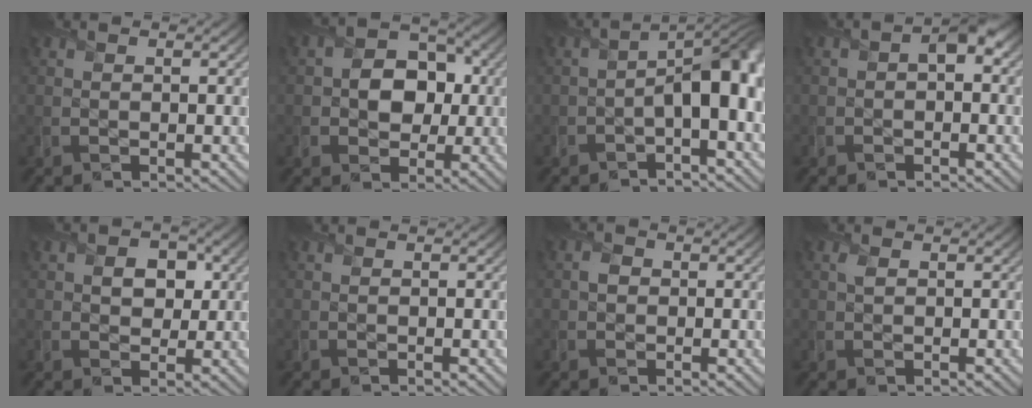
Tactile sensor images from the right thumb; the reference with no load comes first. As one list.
[{"total": 6.6, "force": [0.0, 5.3, 3.9], "torque": [-0.059, 0.004, -0.017]}, {"total": 7.6, "force": [-1.7, 3.3, 6.6], "torque": [-0.094, 0.013, -0.030]}, {"total": 2.4, "force": [-0.2, 1.5, 1.8], "torque": [-0.026, 0.000, -0.011]}, {"total": 4.0, "force": [0.9, 3.1, 2.3], "torque": [-0.034, 0.000, 0.006]}, {"total": 0.0}, {"total": 1.2, "force": [-0.1, 1.2, 0.4], "torque": [-0.010, -0.001, -0.006]}, {"total": 0.8, "force": [0.4, 0.5, 0.5], "torque": [-0.014, 0.003, 0.008]}]